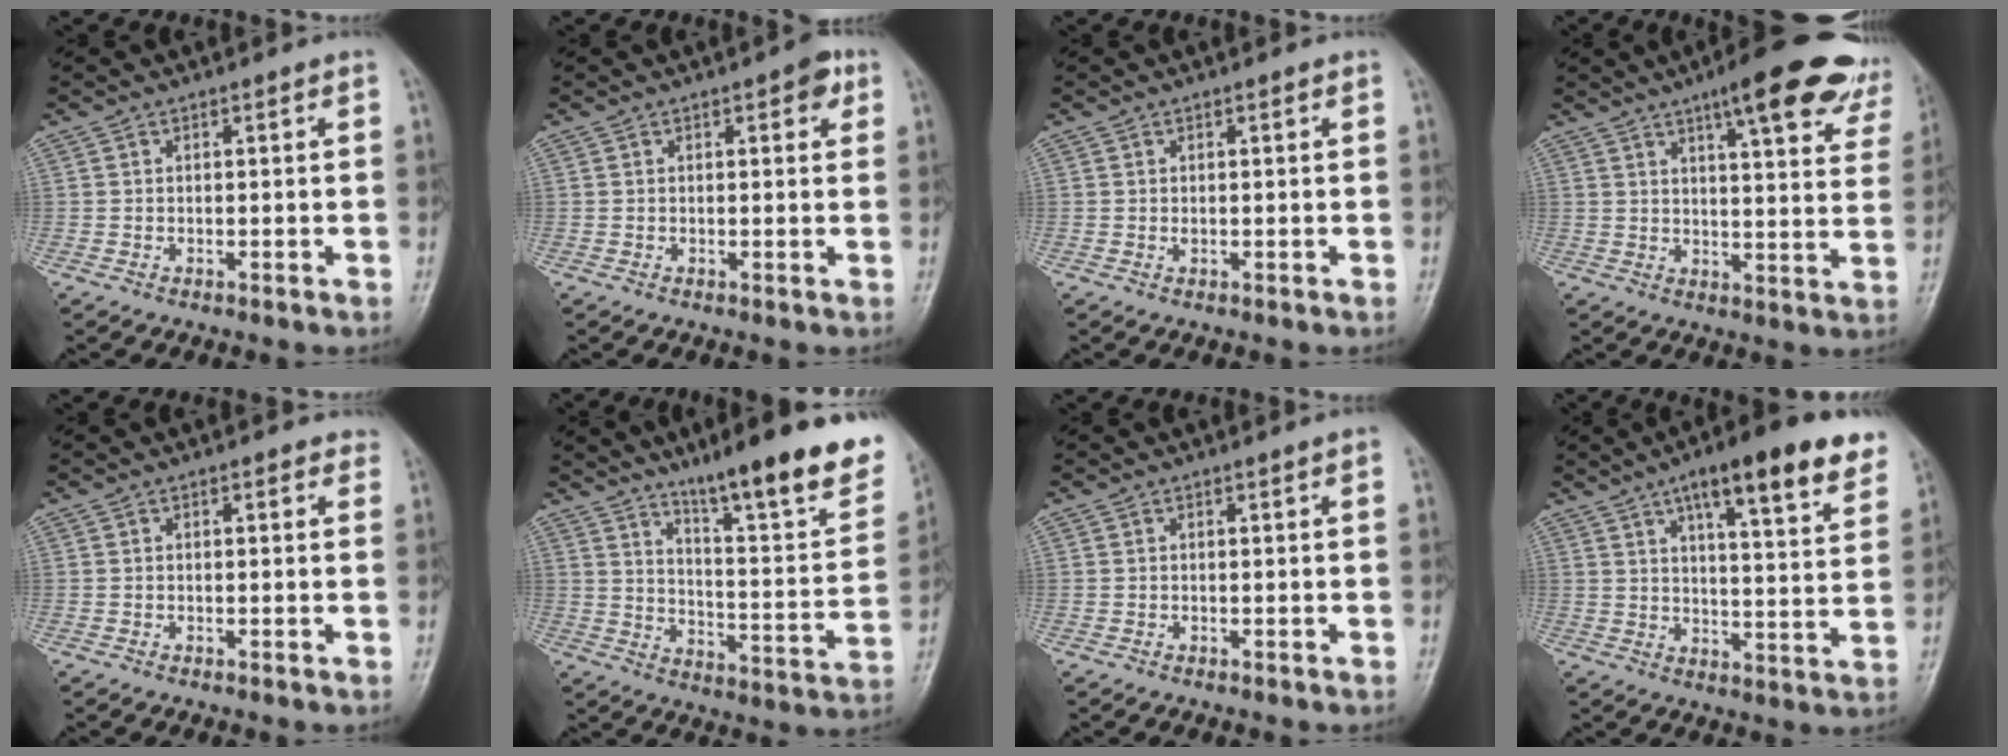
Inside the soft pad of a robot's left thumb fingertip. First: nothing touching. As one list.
[{"total": 3.3, "force": [1.5, 1.4, 2.6], "torque": [-0.021, 0.000, 0.012]}, {"total": 0.8, "force": [0.2, 0.4, 0.6], "torque": [-0.009, 0.000, 0.005]}, {"total": 19.9, "force": [13.2, 5.1, 14.0], "torque": [-0.153, -0.035, 0.155]}, {"total": 1.3, "force": [0.8, 0.7, 0.8], "torque": [0.001, -0.001, 0.003]}, {"total": 22.3, "force": [15.5, 3.5, 15.7], "torque": [-0.200, -0.075, 0.233]}, {"total": 1.6, "force": [0.8, 0.0, 1.4], "torque": [-0.022, 0.002, 0.009]}, {"total": 17.8, "force": [10.9, 4.5, 13.3], "torque": [-0.158, -0.037, 0.152]}]